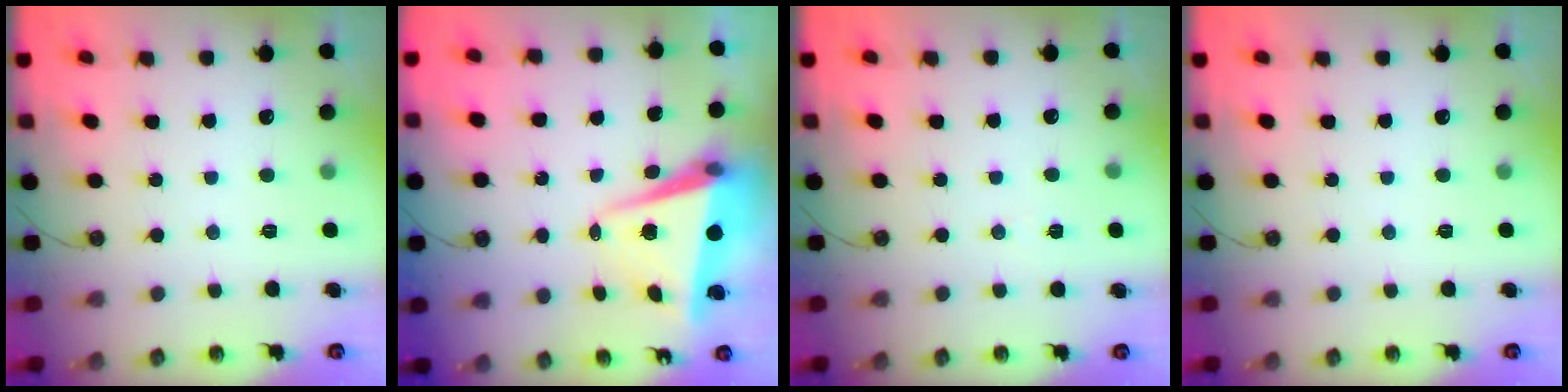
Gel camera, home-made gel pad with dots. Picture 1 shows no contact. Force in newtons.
{"total": 6.6, "press": 6.3, "slide": 1.8}
{"total": 3.8, "press": 3.2, "slide": 2.1}
{"total": 0.0}